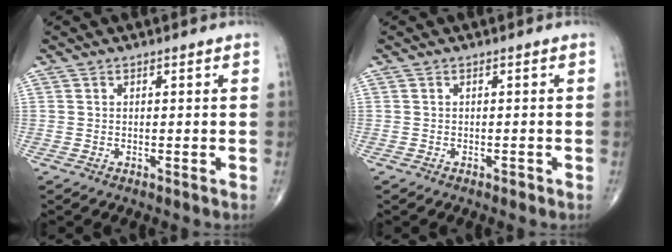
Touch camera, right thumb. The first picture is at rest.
{"total": 0.6, "force": [-0.4, 0.3, 0.2], "torque": [0.000, 0.000, -0.008]}